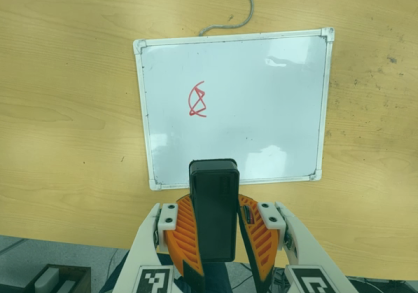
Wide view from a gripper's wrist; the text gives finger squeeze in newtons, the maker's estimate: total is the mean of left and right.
{"total": 9.8, "left": 8.9, "right": 10.7}